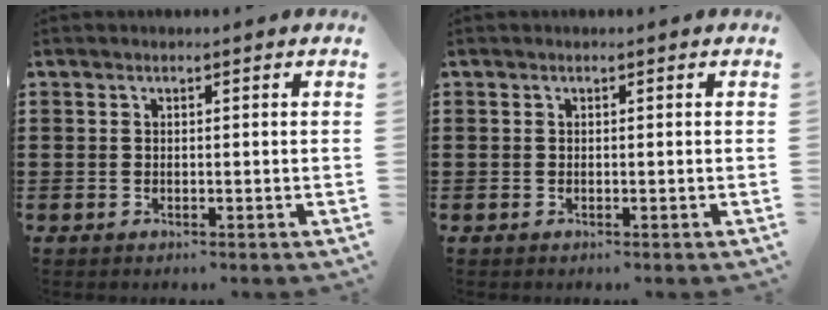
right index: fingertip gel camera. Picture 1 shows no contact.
{"total": 0.0}